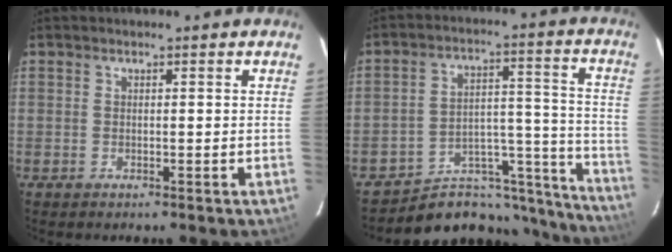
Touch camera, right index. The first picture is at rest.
{"total": 19.0, "force": [-16.5, 8.0, 4.8], "torque": [-0.055, 0.069, -0.222]}